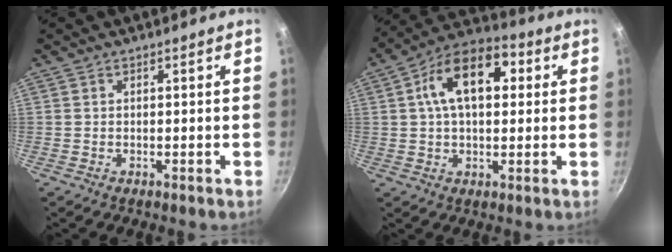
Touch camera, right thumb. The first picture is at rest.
{"total": 14.9, "force": [3.5, 8.8, 11.4], "torque": [-0.152, 0.021, 0.039]}